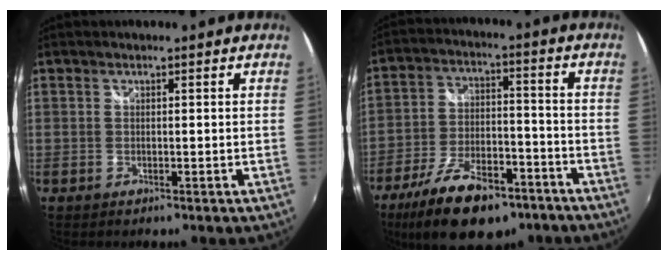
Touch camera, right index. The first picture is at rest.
{"total": 18.6, "force": [-12.5, 8.2, 11.0], "torque": [-0.218, -0.016, -0.196]}